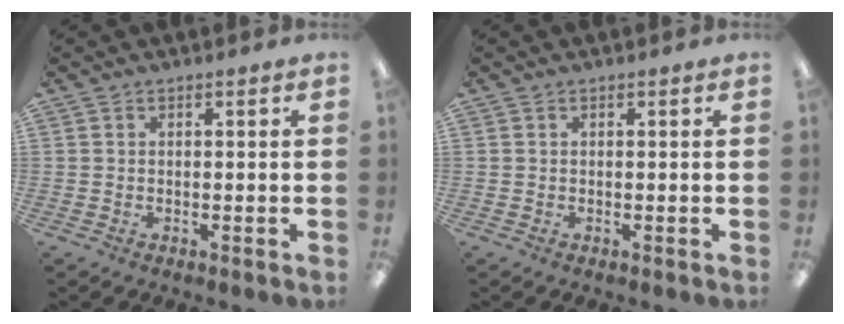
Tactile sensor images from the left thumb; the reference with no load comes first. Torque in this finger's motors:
{"motor_torque": [-0.01, 0.01, -0.08, 0.08, 0.00]}